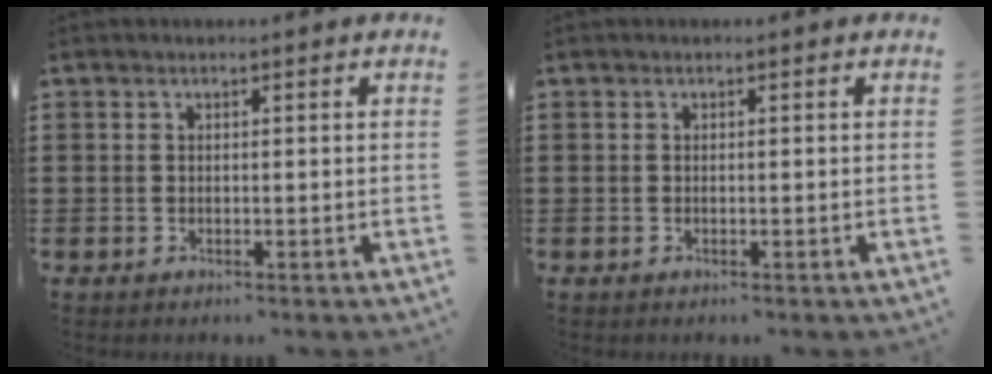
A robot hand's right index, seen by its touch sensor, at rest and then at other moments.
{"total": 0.0}